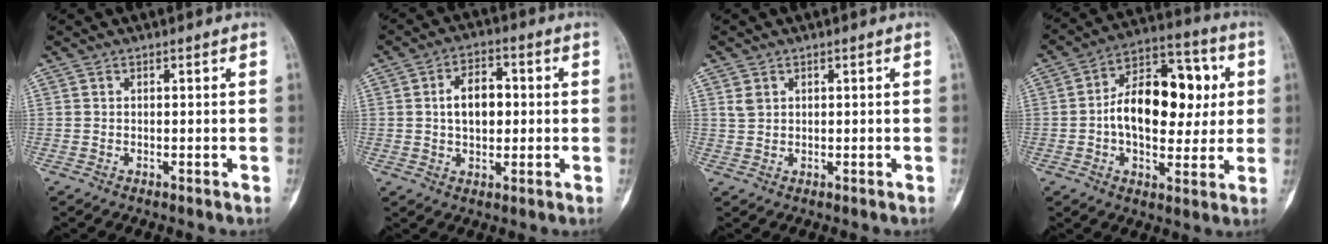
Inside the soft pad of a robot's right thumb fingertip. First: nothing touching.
{"total": 7.8, "force": [0.7, 4.9, 6.1], "torque": [-0.083, 0.012, 0.008]}
{"total": 1.9, "force": [0.8, 1.5, 0.9], "torque": [-0.012, 0.001, 0.018]}
{"total": 17.7, "force": [1.1, 10.6, 14.2], "torque": [-0.184, 0.027, 0.009]}